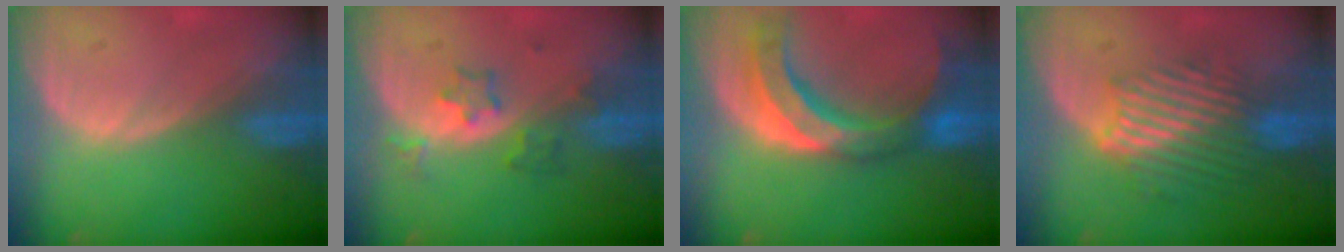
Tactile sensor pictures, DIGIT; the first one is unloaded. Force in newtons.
{"total": 4.0, "press": 3.8, "slide": 1.4}
{"total": 10.9, "press": 9.4, "slide": 5.4}
{"total": 9.4, "press": 8.3, "slide": 4.3}